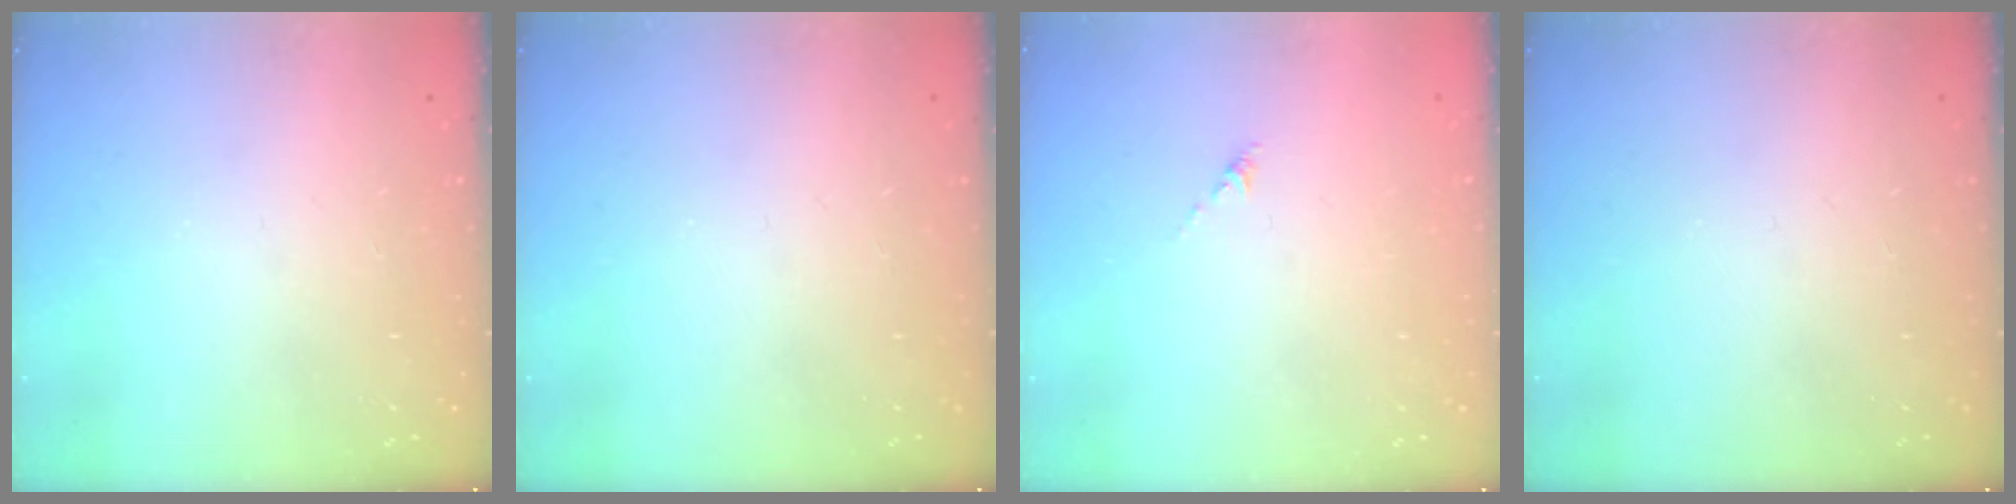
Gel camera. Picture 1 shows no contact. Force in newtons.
{"total": 0.0}
{"total": 0.0}
{"total": 0.0}